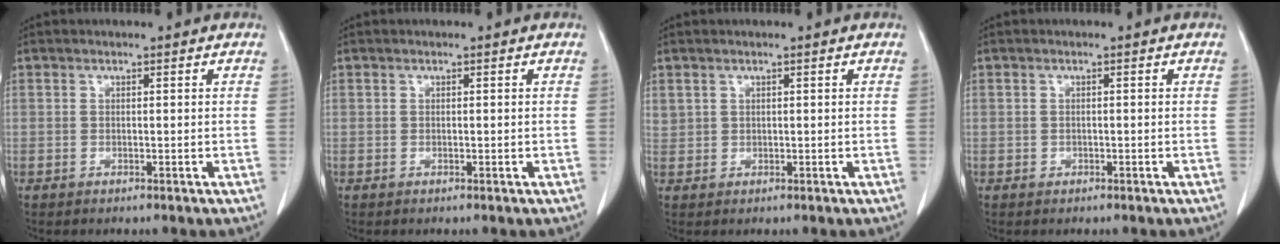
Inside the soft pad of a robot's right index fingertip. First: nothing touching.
{"total": 0.0}
{"total": 1.6, "force": [1.0, 1.2, 0.2], "torque": [0.004, 0.008, 0.018]}
{"total": 0.6, "force": [-0.3, 0.6, 0.1], "torque": [-0.003, 0.004, -0.005]}